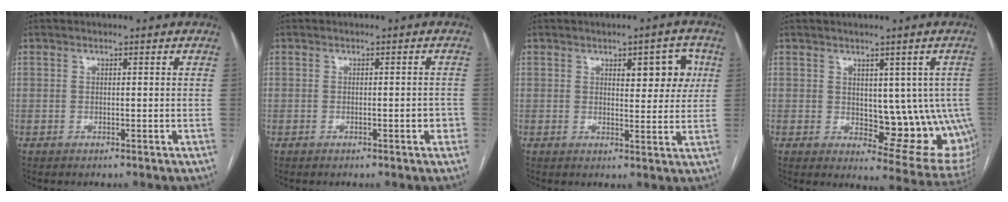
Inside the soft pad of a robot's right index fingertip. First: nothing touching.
{"total": 1.5, "force": [-0.6, 0.5, 1.3], "torque": [-0.011, 0.004, -0.005]}
{"total": 6.3, "force": [2.2, 2.4, 5.4], "torque": [-0.062, 0.011, 0.029]}
{"total": 11.6, "force": [0.1, 5.7, 10.1], "torque": [-0.100, 0.000, 0.019]}